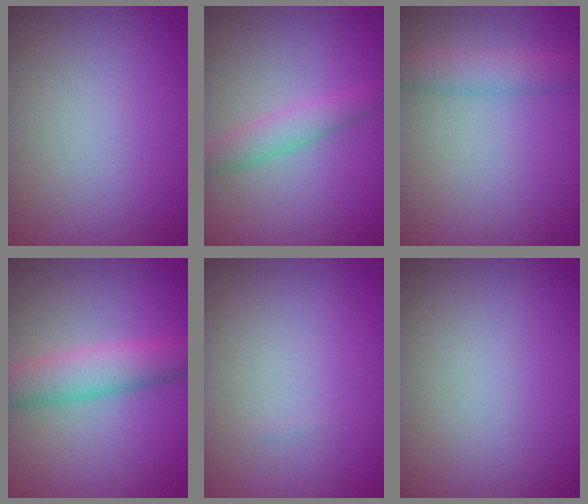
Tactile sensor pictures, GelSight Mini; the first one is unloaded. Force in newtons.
{"total": 2.4, "press": 2.4, "slide": 0.1}
{"total": 3.0, "press": 3.0, "slide": 0.2}
{"total": 5.4, "press": 5.4, "slide": 0.2}
{"total": 0.0}
{"total": 0.0}